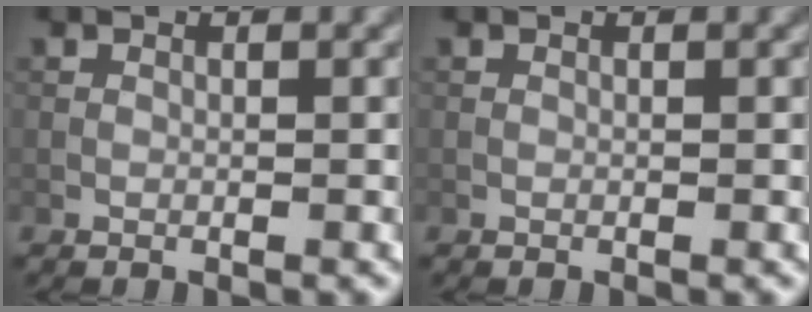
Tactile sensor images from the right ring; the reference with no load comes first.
{"total": 0.0}